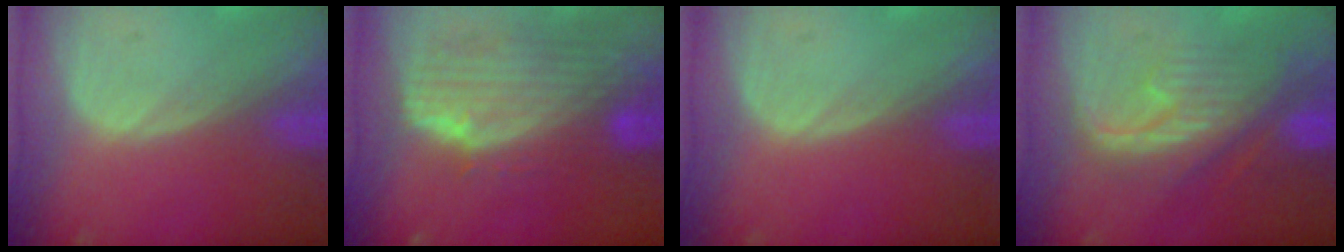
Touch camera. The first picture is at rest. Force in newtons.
{"total": 9.9, "press": 8.8, "slide": 4.5}
{"total": 0.0}
{"total": 8.3, "press": 8.2, "slide": 1.3}